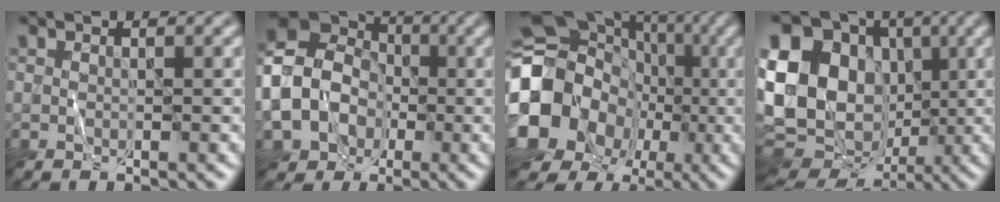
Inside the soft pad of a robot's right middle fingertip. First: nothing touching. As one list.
[{"total": 13.9, "force": [-3.4, 12.1, 5.9], "torque": [-0.154, -0.006, -0.084]}, {"total": 18.5, "force": [-3.9, 15.8, 8.9], "torque": [-0.196, 0.000, -0.099]}, {"total": 20.0, "force": [1.6, 16.4, 11.4], "torque": [-0.234, 0.032, 0.008]}]